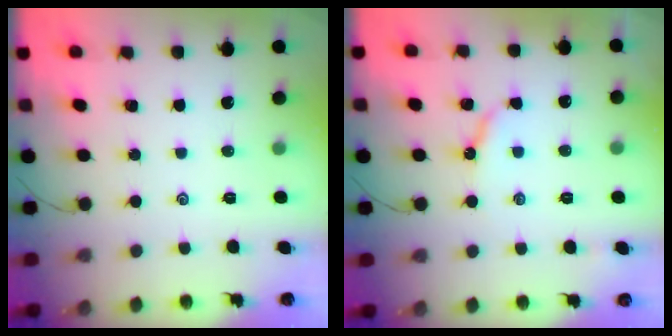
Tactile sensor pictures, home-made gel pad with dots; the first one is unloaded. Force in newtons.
{"total": 4.5, "press": 4.5, "slide": 0.3}